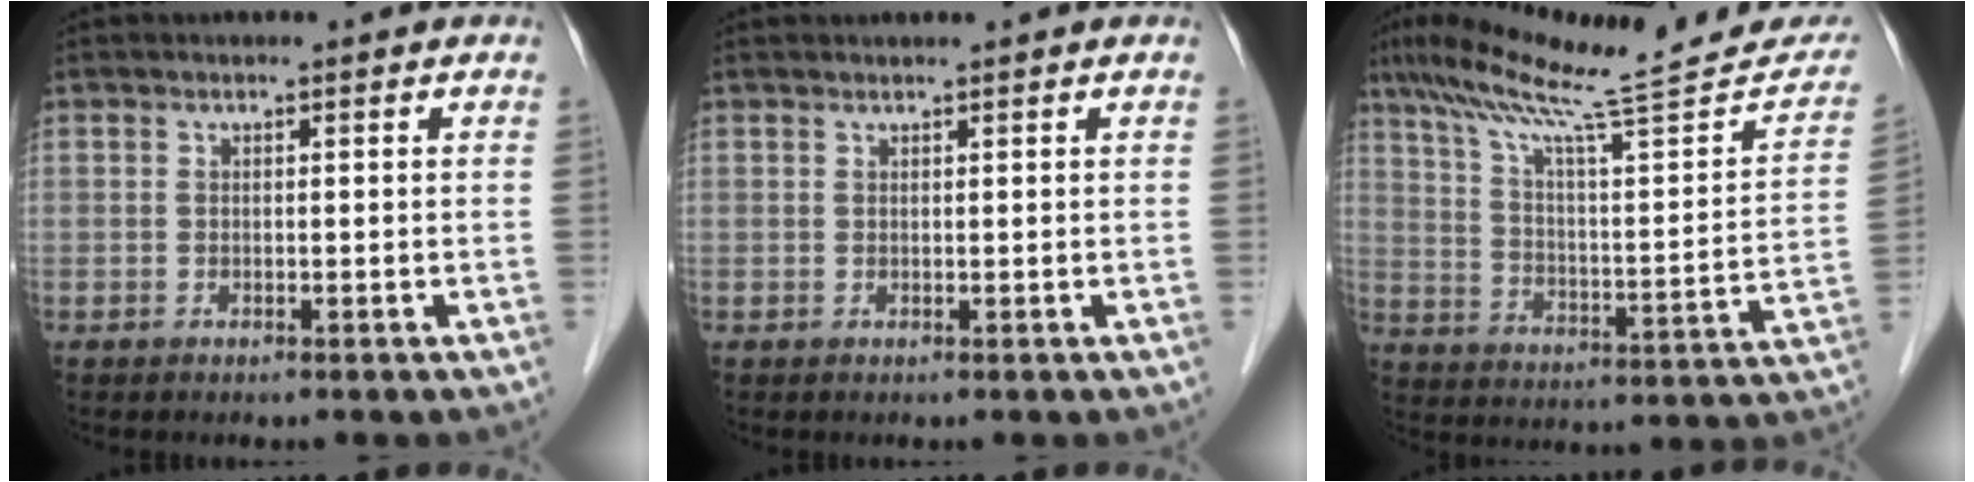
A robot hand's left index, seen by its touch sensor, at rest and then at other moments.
{"total": 1.2, "force": [1.2, -0.1, 0.4], "torque": [-0.006, 0.013, 0.024]}
{"total": 25.8, "force": [21.5, 2.8, 14.1], "torque": [-0.218, 0.000, 0.302]}